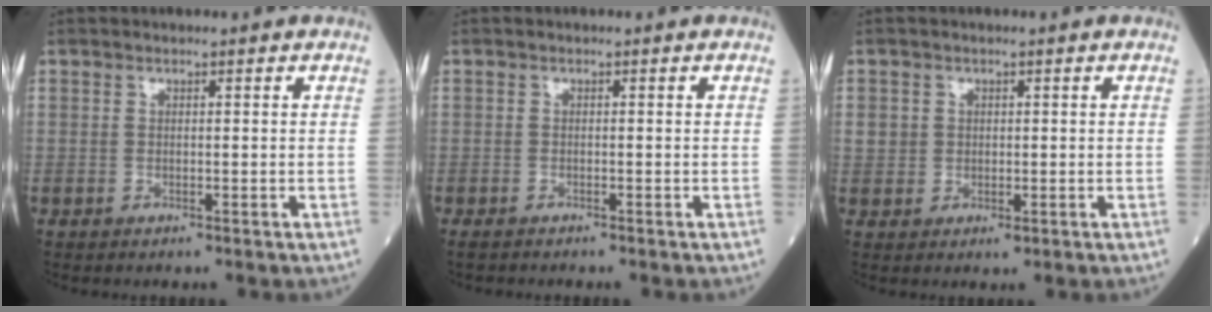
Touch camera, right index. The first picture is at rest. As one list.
[{"total": 1.1, "force": [-1.0, 0.2, 0.4], "torque": [-0.013, -0.003, -0.014]}, {"total": 2.7, "force": [0.4, 2.5, 1.1], "torque": [-0.019, 0.002, 0.011]}]